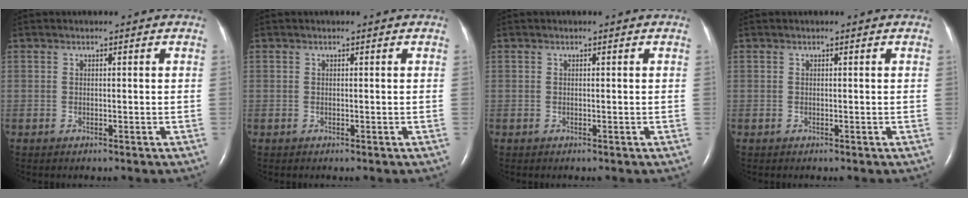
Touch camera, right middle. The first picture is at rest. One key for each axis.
{"total": 0.0}
{"total": 0.0}
{"total": 0.0}